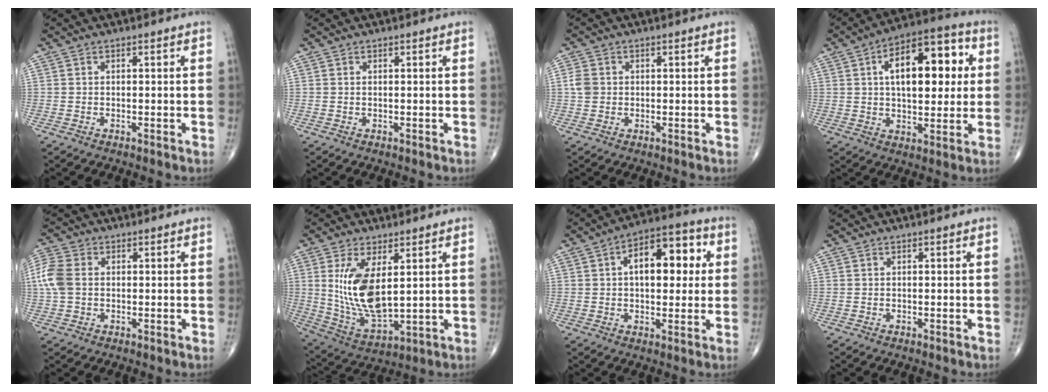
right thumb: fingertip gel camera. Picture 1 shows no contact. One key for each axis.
{"total": 0.0}
{"total": 2.8, "fx": 0.2, "fy": 2.4, "fz": 1.4, "tx": -0.026, "ty": 0.006, "tz": 0.002}
{"total": 18.0, "fx": 3.9, "fy": 9.0, "fz": 15.1, "tx": -0.191, "ty": 0.017, "tz": 0.053}
{"total": 6.7, "fx": 0.3, "fy": 4.8, "fz": 4.6, "tx": -0.125, "ty": 0.015, "tz": 0.002}
{"total": 13.7, "fx": 2.9, "fy": 6.2, "fz": 11.9, "tx": -0.227, "ty": -0.025, "tz": 0.076}
{"total": 13.7, "fx": 2.7, "fy": 7.3, "fz": 11.3, "tx": -0.131, "ty": 0.022, "tz": 0.035}
{"total": 0.0}